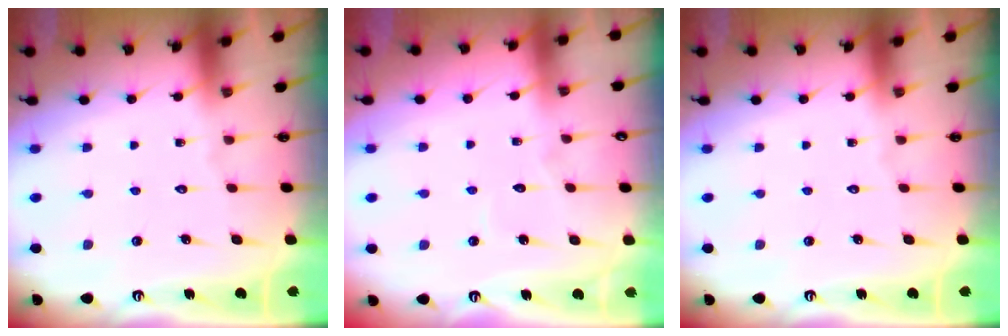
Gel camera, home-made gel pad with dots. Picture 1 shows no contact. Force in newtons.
{"total": 2.6, "press": 2.6, "slide": 0.2}
{"total": 0.0}